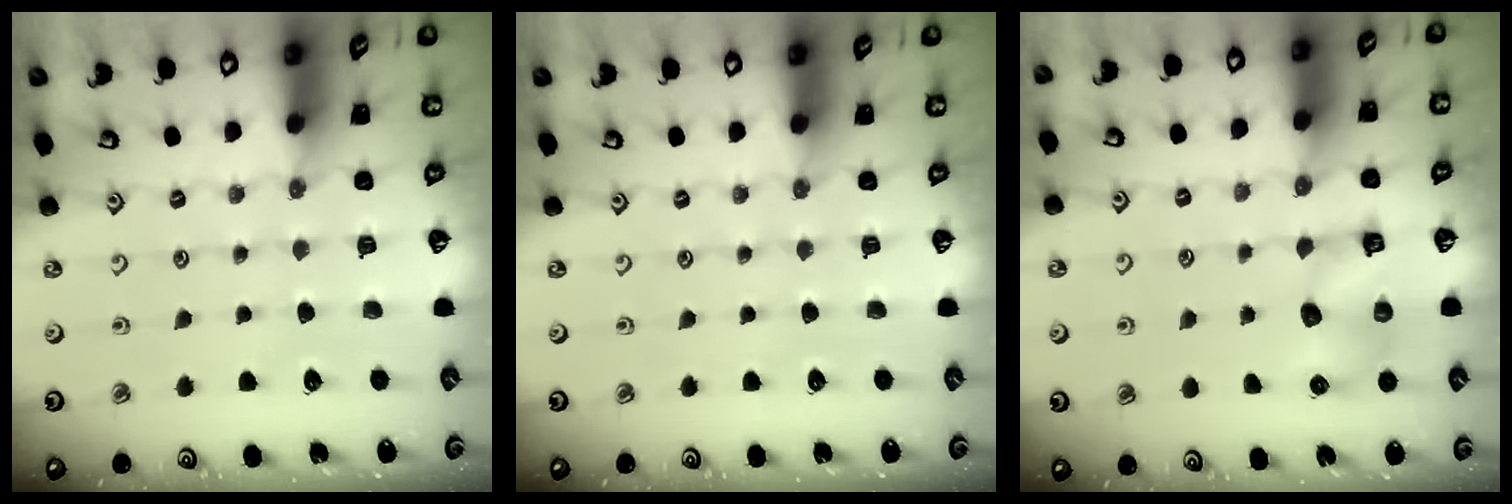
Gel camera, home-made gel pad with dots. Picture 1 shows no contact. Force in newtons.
{"total": 0.0}
{"total": 9.2, "press": 9.2, "slide": 0.4}